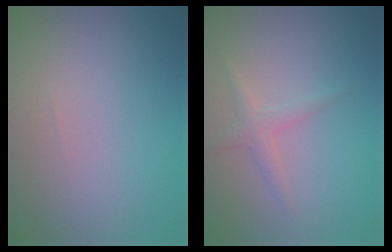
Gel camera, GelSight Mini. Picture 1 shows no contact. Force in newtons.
{"total": 1.5, "press": 1.5, "slide": 0.0}